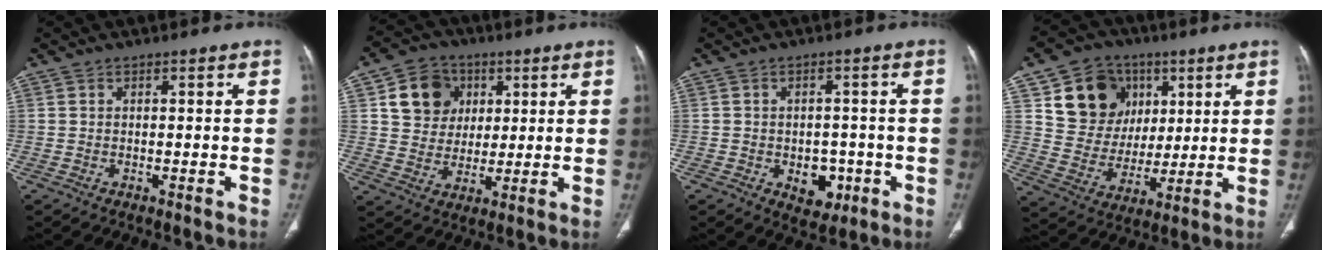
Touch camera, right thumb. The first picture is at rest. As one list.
[{"total": 11.0, "force": [3.7, 9.4, 4.3], "torque": [-0.039, -0.005, 0.065]}, {"total": 6.0, "force": [-1.9, 4.3, 3.7], "torque": [-0.018, 0.011, -0.016]}, {"total": 15.9, "force": [6.4, 13.1, 6.2], "torque": [-0.064, -0.010, 0.122]}]